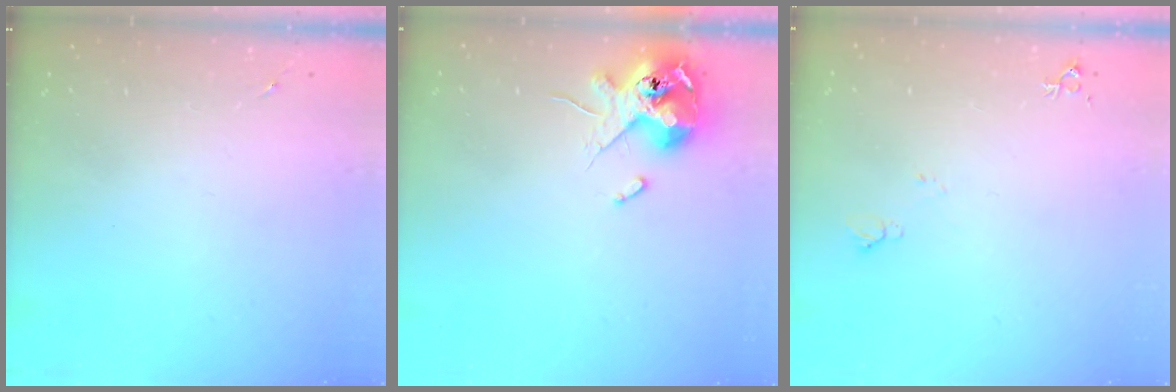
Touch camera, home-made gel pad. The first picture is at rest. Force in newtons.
{"total": 12.4, "press": 12.2, "slide": 2.1}
{"total": 5.2, "press": 5.1, "slide": 1.1}